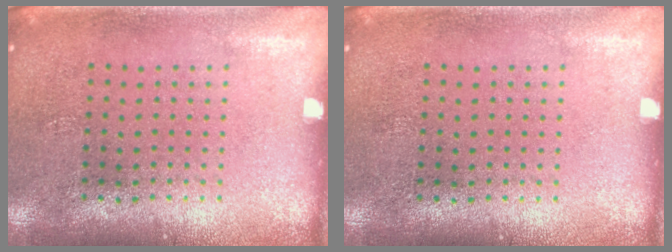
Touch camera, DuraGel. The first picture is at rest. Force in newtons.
{"total": 0.0}